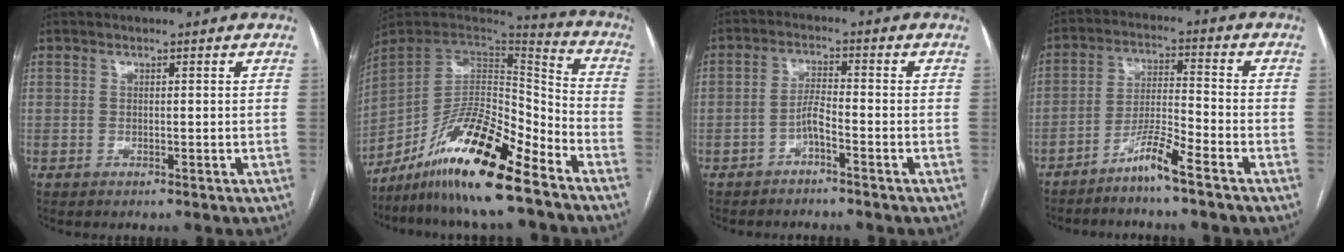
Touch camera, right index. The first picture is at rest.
{"total": 18.3, "force": [-12.8, 2.8, 12.8], "torque": [-0.243, -0.004, -0.228]}
{"total": 2.8, "force": [-1.8, 0.6, 2.1], "torque": [-0.039, 0.006, -0.034]}
{"total": 6.4, "force": [-4.8, -0.6, 4.2], "torque": [-0.081, -0.008, -0.098]}